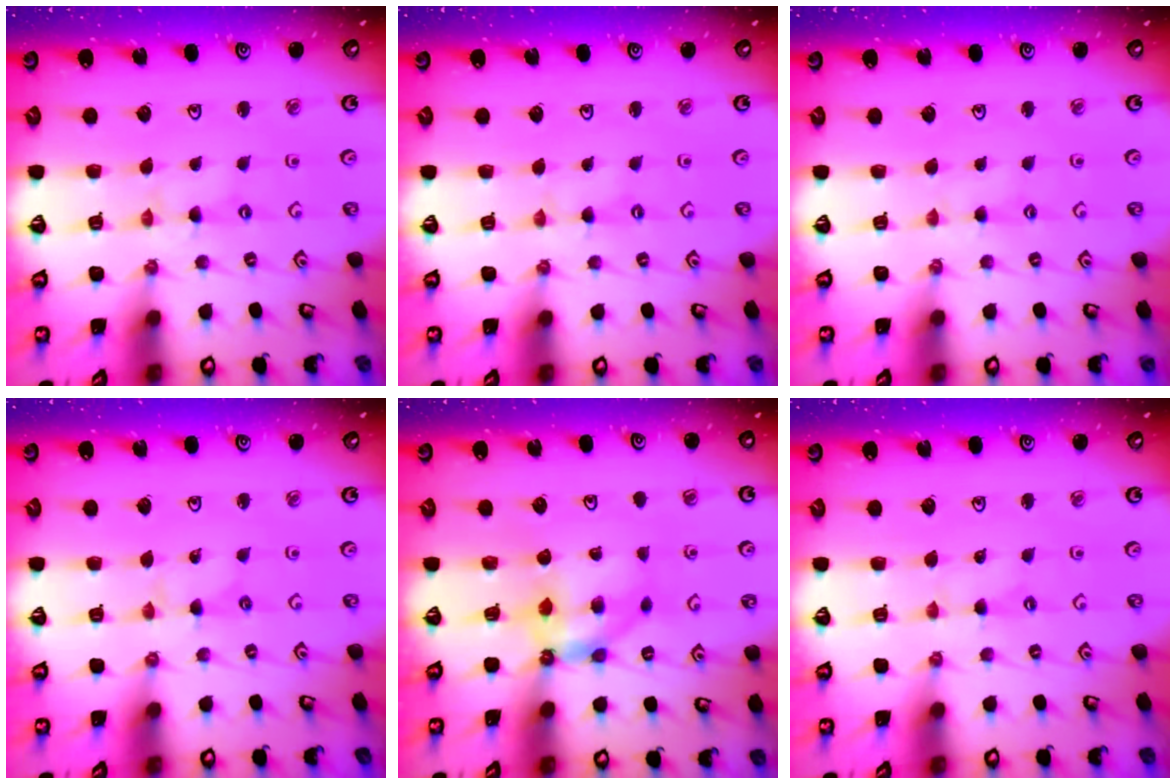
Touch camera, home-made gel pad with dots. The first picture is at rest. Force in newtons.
{"total": 0.0}
{"total": 1.5, "press": 1.5, "slide": 0.3}
{"total": 0.0}
{"total": 6.7, "press": 6.7, "slide": 0.6}
{"total": 1.1, "press": 1.0, "slide": 0.3}